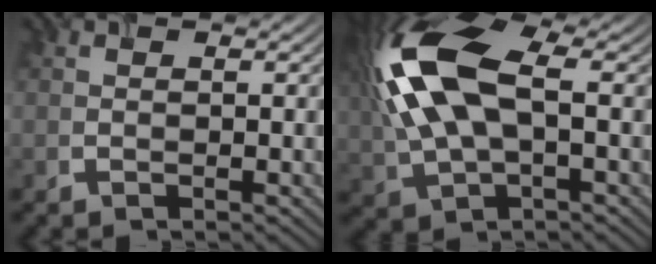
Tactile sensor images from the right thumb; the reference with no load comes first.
{"total": 15.3, "force": [2.3, 8.0, 12.9], "torque": [-0.316, 0.011, 0.037]}